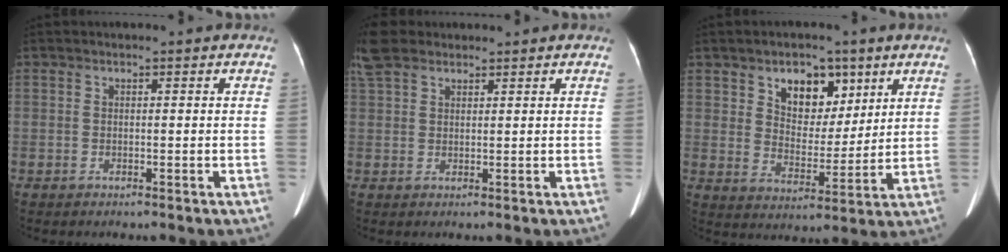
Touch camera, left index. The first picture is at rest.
{"total": 6.7, "force": [5.0, 3.1, 3.1], "torque": [-0.085, 0.029, 0.108]}
{"total": 8.4, "force": [4.5, 5.1, 5.0], "torque": [-0.078, 0.011, 0.078]}